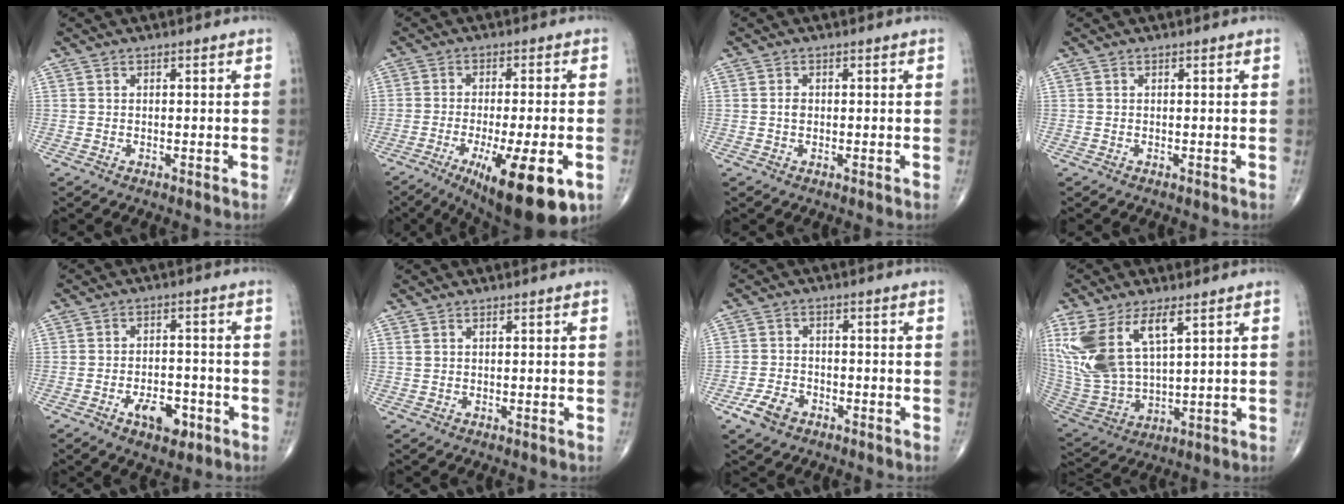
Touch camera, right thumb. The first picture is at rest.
{"total": 17.2, "force": [-7.3, 4.7, 14.9], "torque": [-0.197, -0.007, -0.100]}
{"total": 1.2, "force": [-0.1, 0.9, 0.8], "torque": [-0.013, 0.001, -0.002]}
{"total": 0.0}
{"total": 7.6, "force": [-3.6, 4.1, 5.3], "torque": [-0.062, 0.023, -0.051]}
{"total": 0.6, "force": [0.4, 0.2, 0.3], "torque": [-0.008, 0.005, 0.011]}
{"total": 4.9, "force": [-2.8, 3.3, 2.3], "torque": [-0.038, 0.016, -0.048]}
{"total": 17.1, "force": [7.3, 7.9, 13.3], "torque": [-0.281, -0.024, 0.157]}